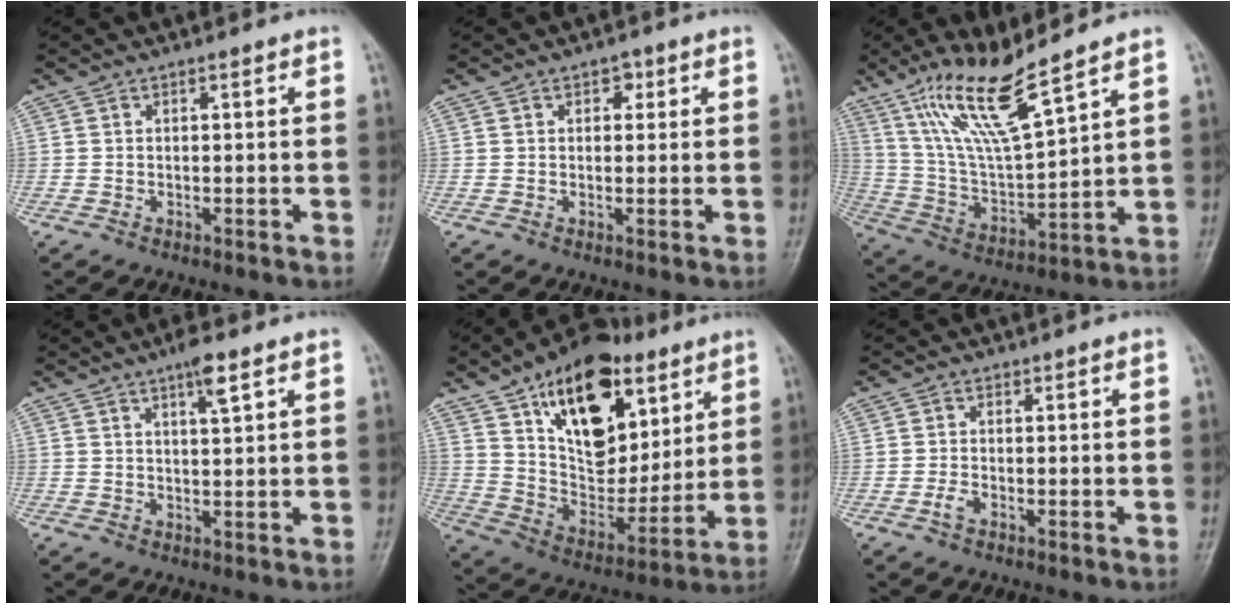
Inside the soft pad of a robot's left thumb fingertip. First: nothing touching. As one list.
[{"total": 2.1, "force": [0.9, 1.5, 1.1], "torque": [0.002, 0.001, 0.006]}, {"total": 14.4, "force": [10.2, 2.1, 10.0], "torque": [-0.185, -0.058, 0.212]}, {"total": 4.3, "force": [2.5, 0.7, 3.4], "torque": [-0.059, -0.007, 0.043]}, {"total": 24.0, "force": [11.8, 13.9, 15.6], "torque": [-0.203, -0.040, 0.201]}, {"total": 1.6, "force": [-0.8, 0.9, 1.0], "torque": [-0.022, 0.002, -0.018]}]